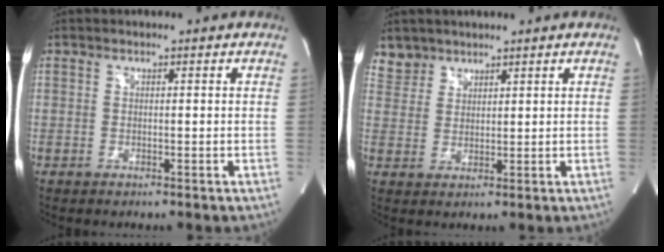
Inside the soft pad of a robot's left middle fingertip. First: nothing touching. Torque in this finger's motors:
{"motor_torque": [0.15, -0.19, -0.01, 0.00]}